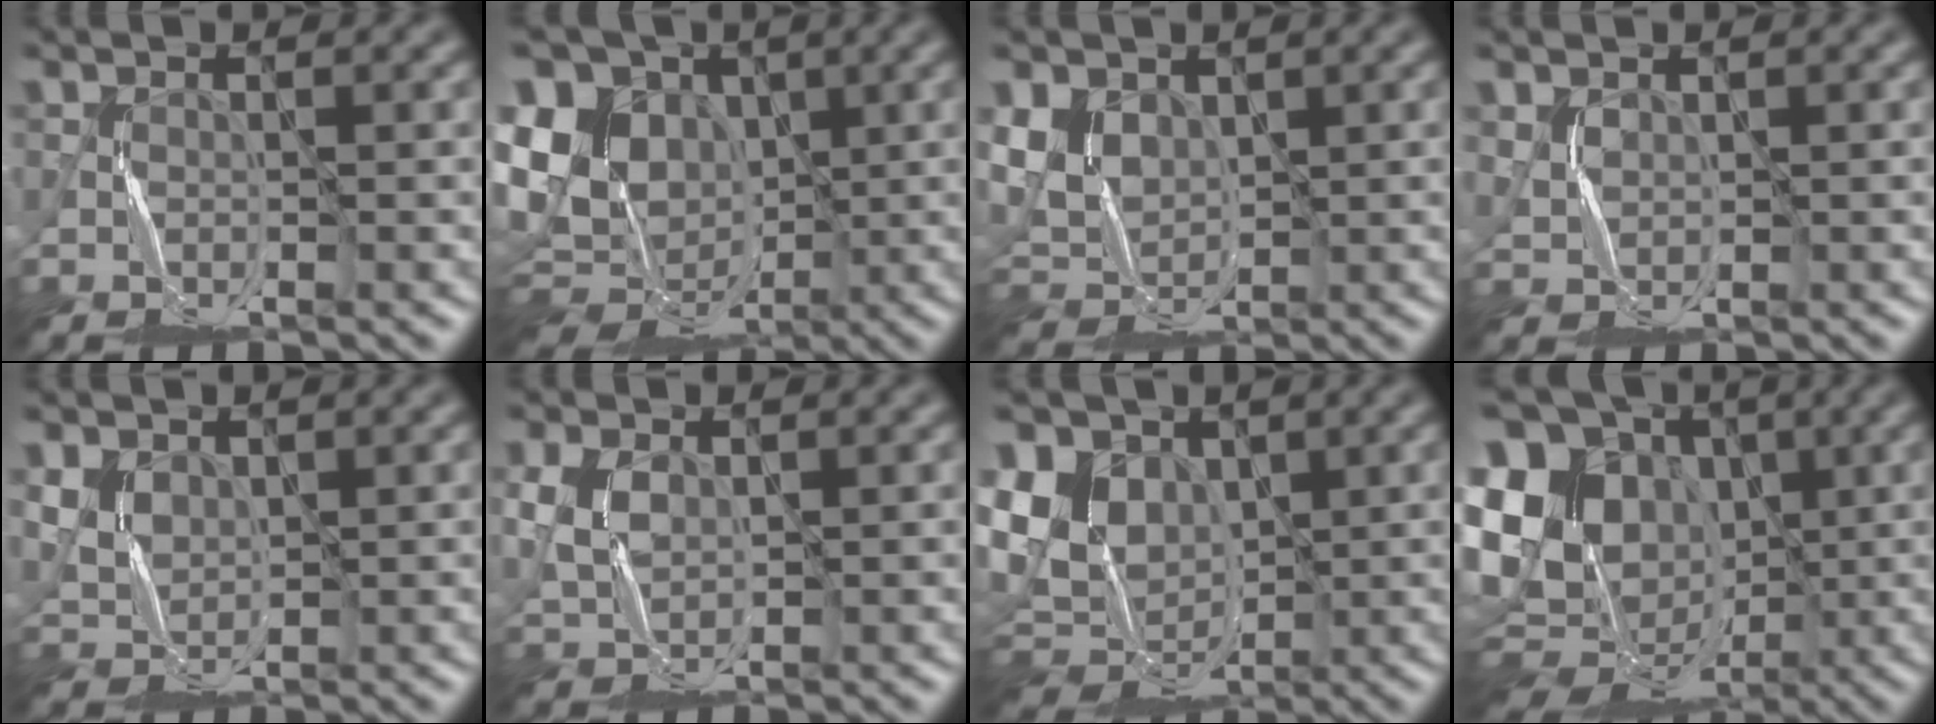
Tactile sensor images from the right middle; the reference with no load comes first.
{"total": 15.5, "force": [1.0, 12.2, 9.5], "torque": [-0.204, 0.013, 0.016]}
{"total": 4.9, "force": [1.8, 3.6, 2.8], "torque": [-0.066, -0.005, 0.036]}
{"total": 1.1, "force": [0.8, 0.7, 0.2], "torque": [-0.011, -0.005, 0.023]}
{"total": 3.1, "force": [1.4, 2.2, 1.6], "torque": [-0.043, -0.004, 0.031]}
{"total": 3.6, "force": [0.8, 2.5, 2.5], "torque": [-0.073, 0.004, 0.020]}
{"total": 9.3, "force": [1.6, 7.2, 5.7], "torque": [-0.130, 0.006, 0.031]}
{"total": 17.0, "force": [0.0, 13.5, 10.4], "torque": [-0.211, 0.010, 0.002]}